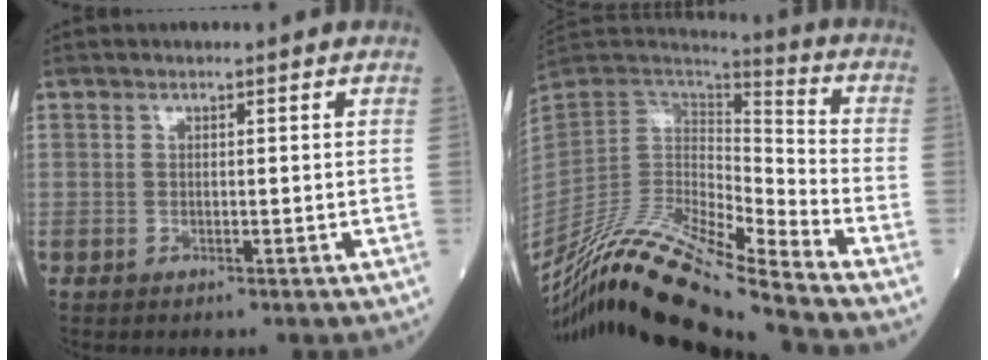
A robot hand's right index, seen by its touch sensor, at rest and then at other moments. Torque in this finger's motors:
{"motor_torque": [0.73, -0.56, 0.12, 0.04]}